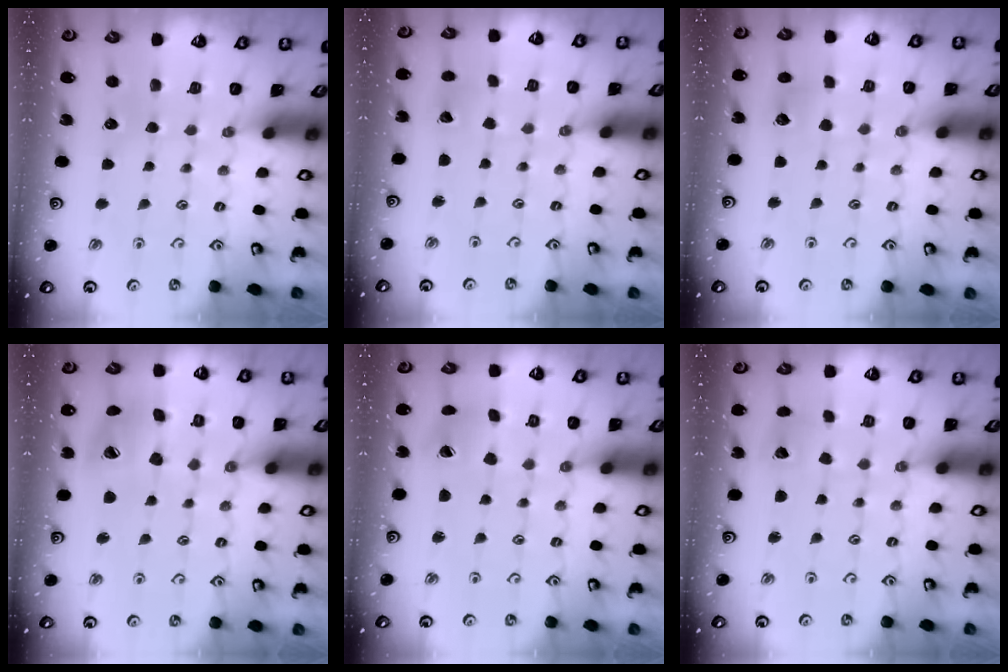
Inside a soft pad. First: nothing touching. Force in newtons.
{"total": 2.4, "press": 2.4, "slide": 0.2}
{"total": 4.2, "press": 4.2, "slide": 0.6}
{"total": 14.8, "press": 14.6, "slide": 2.2}
{"total": 4.1, "press": 4.1, "slide": 0.5}
{"total": 2.8, "press": 2.8, "slide": 0.4}